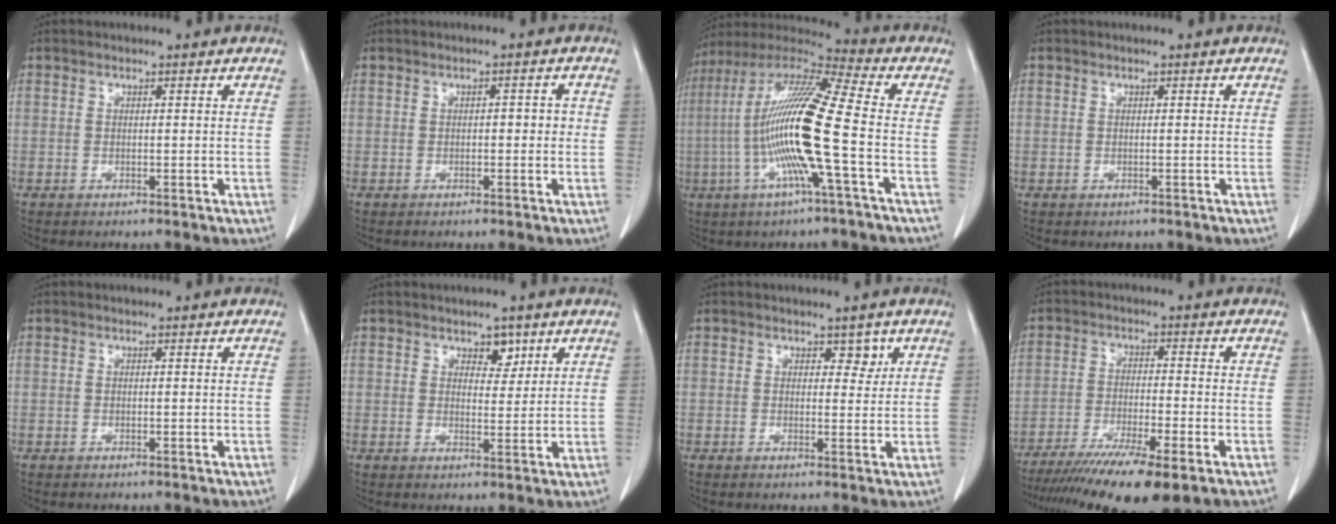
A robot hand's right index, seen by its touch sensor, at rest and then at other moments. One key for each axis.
{"total": 1.8, "fx": -0.1, "fy": 0.9, "fz": 1.6, "tx": -0.017, "ty": 0.008, "tz": -0.001}
{"total": 17.0, "fx": -3.0, "fy": -0.1, "fz": 16.8, "tx": -0.332, "ty": 0.002, "tz": -0.072}
{"total": 0.7, "fx": -0.3, "fy": 0.6, "fz": 0.0, "tx": -0.003, "ty": 0.005, "tz": -0.002}
{"total": 0.0}
{"total": 3.0, "fx": 1.9, "fy": 1.7, "fz": 1.5, "tx": -0.015, "ty": -0.002, "tz": 0.030}
{"total": 2.3, "fx": 1.3, "fy": 1.4, "fz": 1.3, "tx": -0.008, "ty": -0.001, "tz": 0.018}
{"total": 13.9, "fx": -10.0, "fy": 1.0, "fz": 9.6, "tx": -0.156, "ty": -0.033, "tz": -0.163}